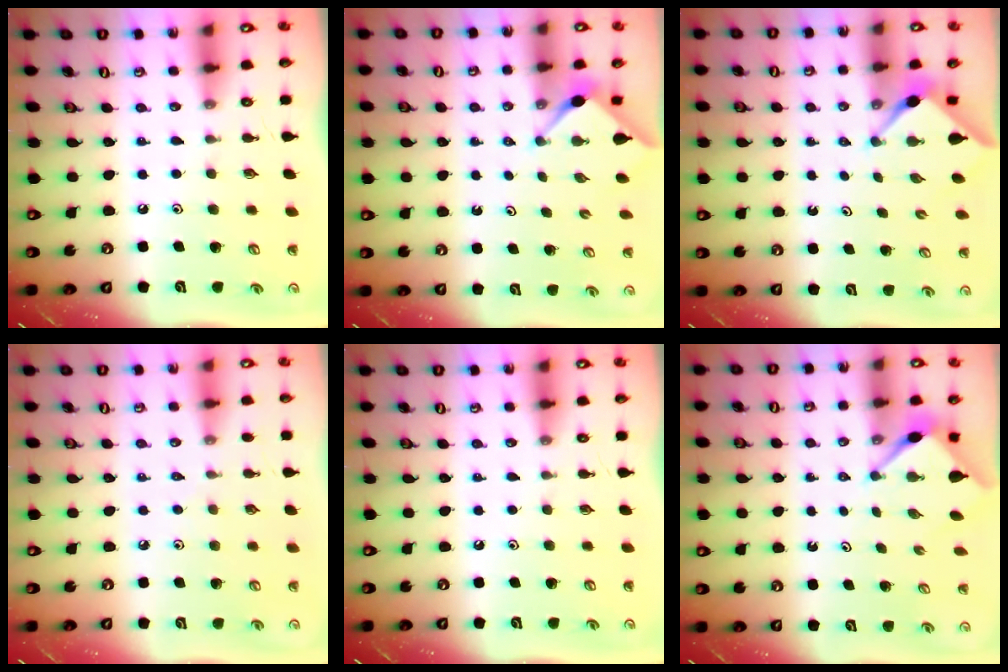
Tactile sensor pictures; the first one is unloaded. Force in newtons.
{"total": 2.9, "press": 2.8, "slide": 0.4}
{"total": 3.0, "press": 3.0, "slide": 0.4}
{"total": 1.9, "press": 1.9, "slide": 0.5}
{"total": 0.0}
{"total": 2.9, "press": 2.9, "slide": 0.3}